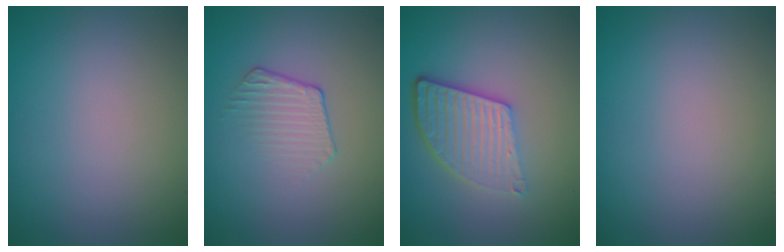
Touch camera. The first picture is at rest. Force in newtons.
{"total": 1.8, "press": 1.1, "slide": 1.4}
{"total": 5.2, "press": 3.8, "slide": 3.6}
{"total": 0.0}